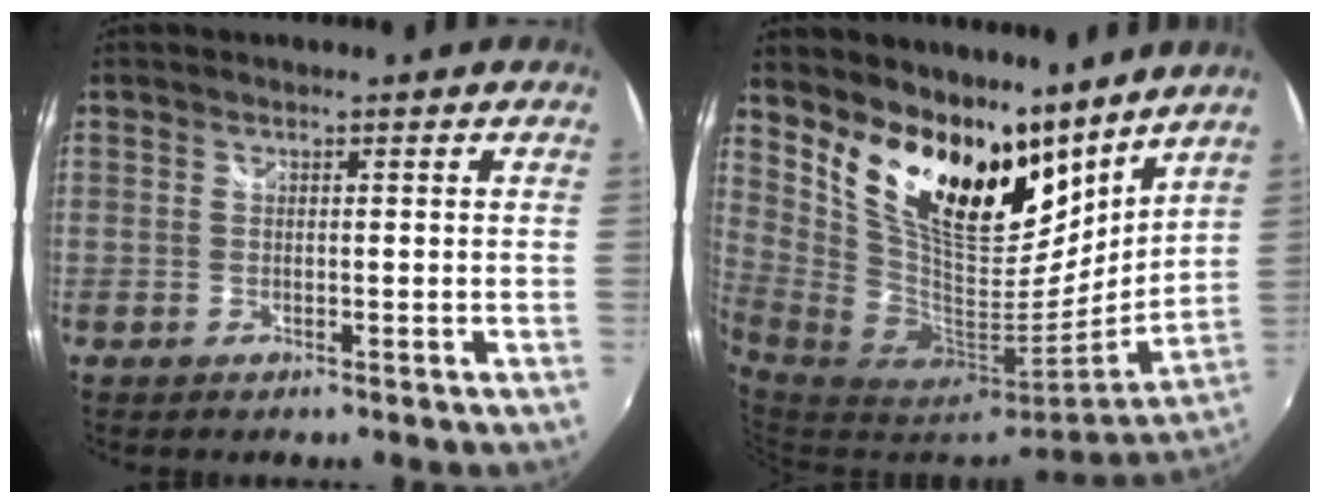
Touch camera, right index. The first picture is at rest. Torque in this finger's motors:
{"motor_torque": [1.08, 1.06, 1.05, 0.21]}